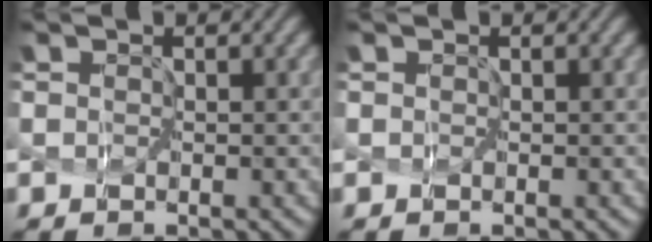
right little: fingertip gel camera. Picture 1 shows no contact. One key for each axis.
{"total": 0.0}